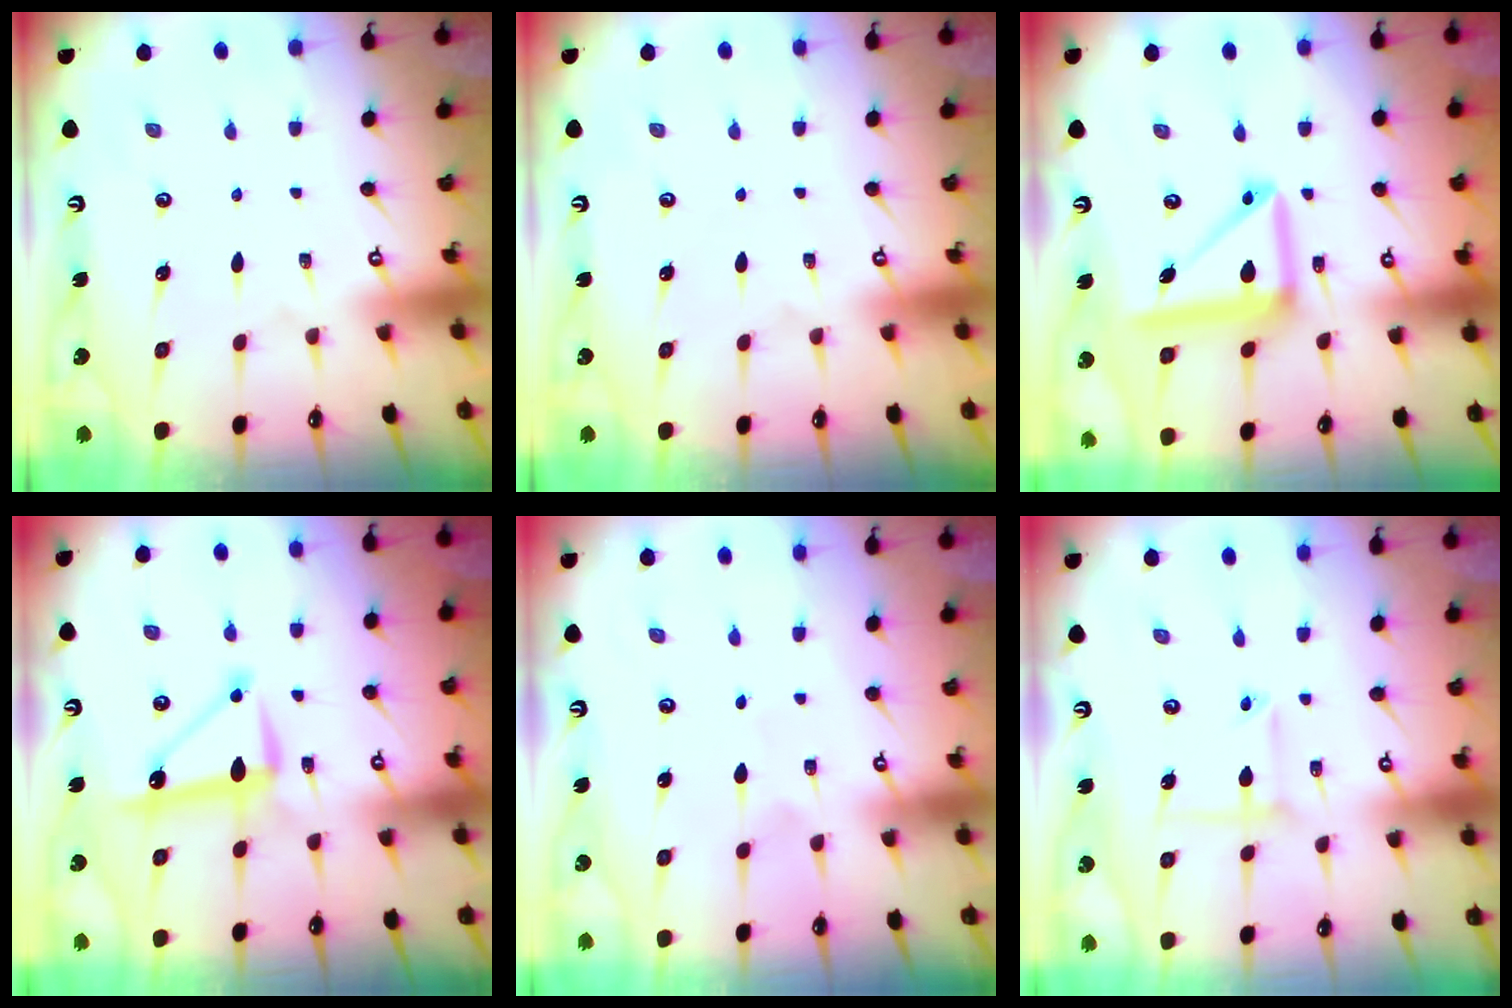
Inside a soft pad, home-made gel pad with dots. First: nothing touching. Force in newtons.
{"total": 0.0}
{"total": 14.5, "press": 14.4, "slide": 2.0}
{"total": 10.3, "press": 10.3, "slide": 0.5}
{"total": 2.9, "press": 2.9, "slide": 0.2}
{"total": 4.0, "press": 4.0, "slide": 0.4}